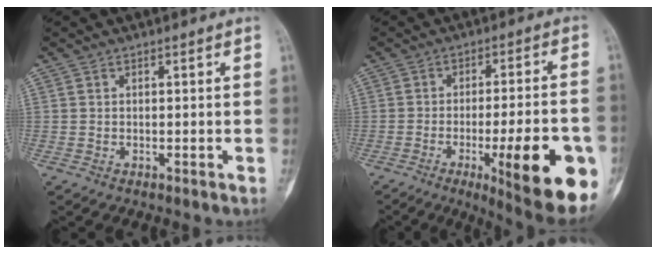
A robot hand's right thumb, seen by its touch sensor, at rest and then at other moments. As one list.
[{"total": 19.7, "force": [-6.9, 4.4, 17.9], "torque": [-0.199, 0.004, -0.083]}]